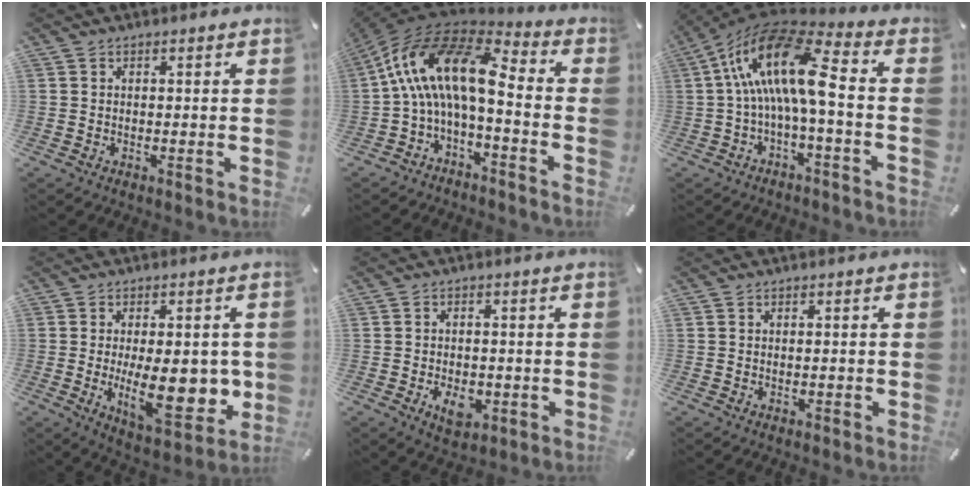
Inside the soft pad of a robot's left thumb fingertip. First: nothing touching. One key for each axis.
{"total": 16.3, "fx": 0.7, "fy": 7.7, "fz": 14.4, "tx": -0.302, "ty": -0.005, "tz": 0.006}
{"total": 18.1, "fx": -0.3, "fy": 7.0, "fz": 16.7, "tx": -0.311, "ty": 0.015, "tz": -0.006}
{"total": 17.1, "fx": -0.9, "fy": 7.7, "fz": 15.3, "tx": -0.221, "ty": -0.025, "tz": -0.007}
{"total": 5.9, "fx": -1.7, "fy": 4.0, "fz": 4.0, "tx": -0.066, "ty": -0.003, "tz": -0.032}
{"total": 0.0}